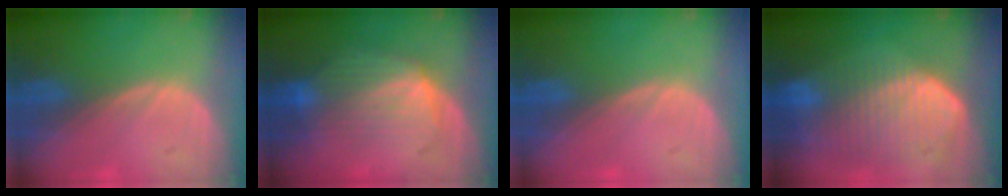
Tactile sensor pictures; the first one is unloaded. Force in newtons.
{"total": 7.5, "press": 7.3, "slide": 1.7}
{"total": 0.0}
{"total": 10.5, "press": 9.1, "slide": 5.1}